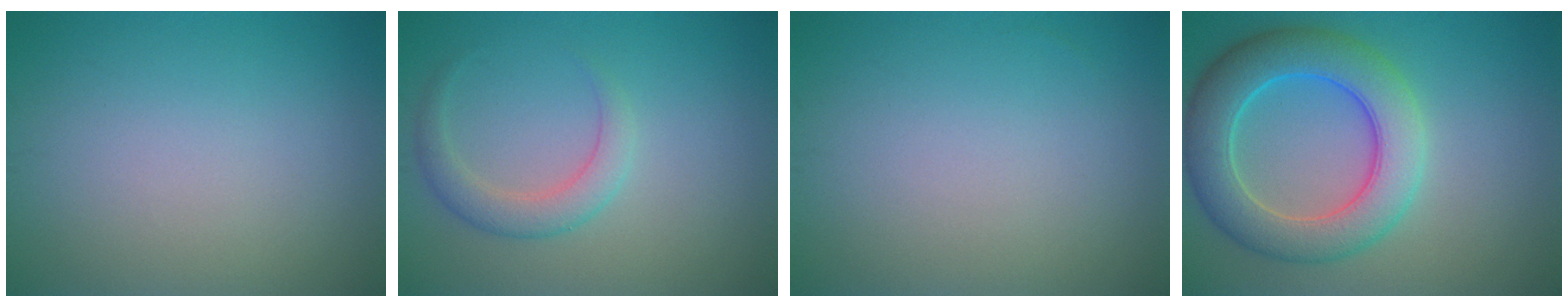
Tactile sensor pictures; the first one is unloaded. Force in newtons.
{"total": 2.6, "press": 2.6, "slide": 0.2}
{"total": 0.0}
{"total": 7.9, "press": 7.9, "slide": 0.3}